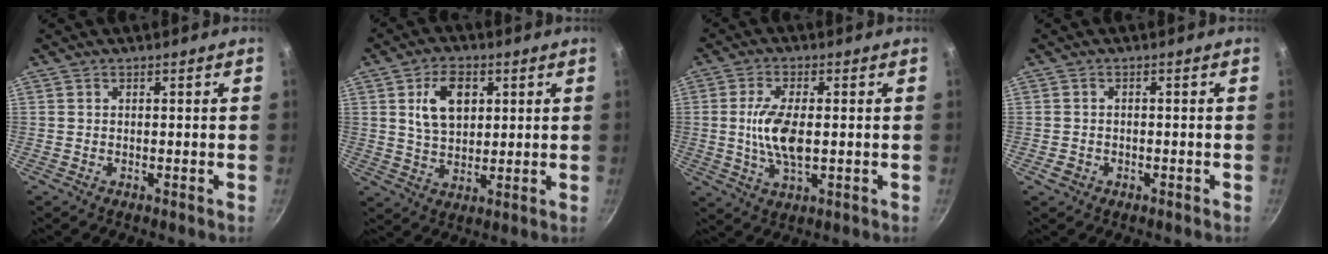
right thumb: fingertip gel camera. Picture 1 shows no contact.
{"total": 9.2, "force": [2.9, 5.9, 6.5], "torque": [-0.095, -0.011, 0.054]}
{"total": 8.8, "force": [0.0, 3.8, 7.9], "torque": [-0.157, -0.004, 0.000]}
{"total": 1.9, "force": [-0.8, 1.5, 0.9], "torque": [-0.017, 0.009, -0.010]}